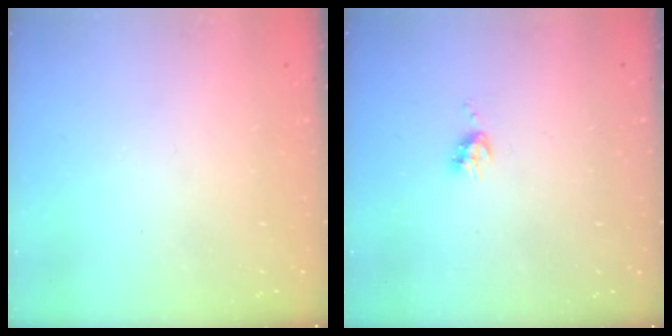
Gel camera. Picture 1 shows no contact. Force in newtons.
{"total": 5.4, "press": 5.3, "slide": 0.7}